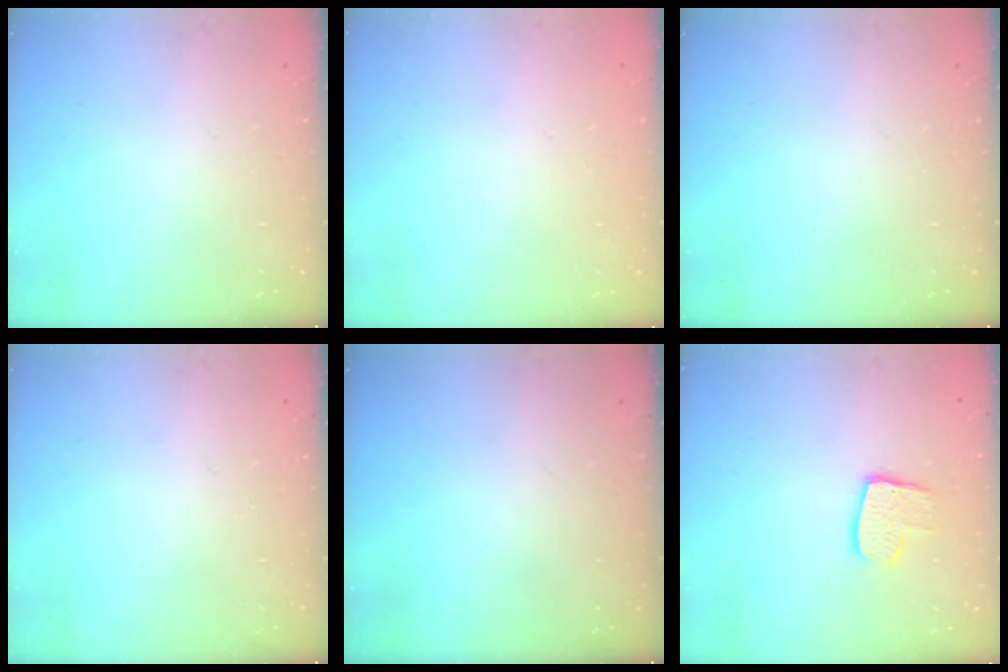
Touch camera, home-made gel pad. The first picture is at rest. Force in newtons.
{"total": 0.0}
{"total": 0.0}
{"total": 0.0}
{"total": 0.0}
{"total": 10.1, "press": 10.0, "slide": 0.7}